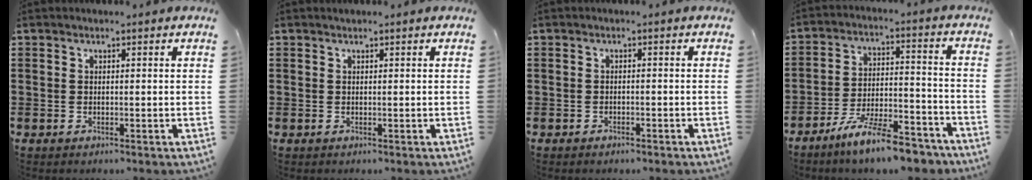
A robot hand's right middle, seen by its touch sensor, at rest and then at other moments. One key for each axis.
{"total": 0.0}
{"total": 0.7, "fx": -0.7, "fy": 0.2, "fz": 0.1, "tx": -0.004, "ty": 0.000, "tz": -0.015}
{"total": 10.7, "fx": -9.1, "fy": 1.2, "fz": 5.4, "tx": -0.095, "ty": 0.022, "tz": -0.175}